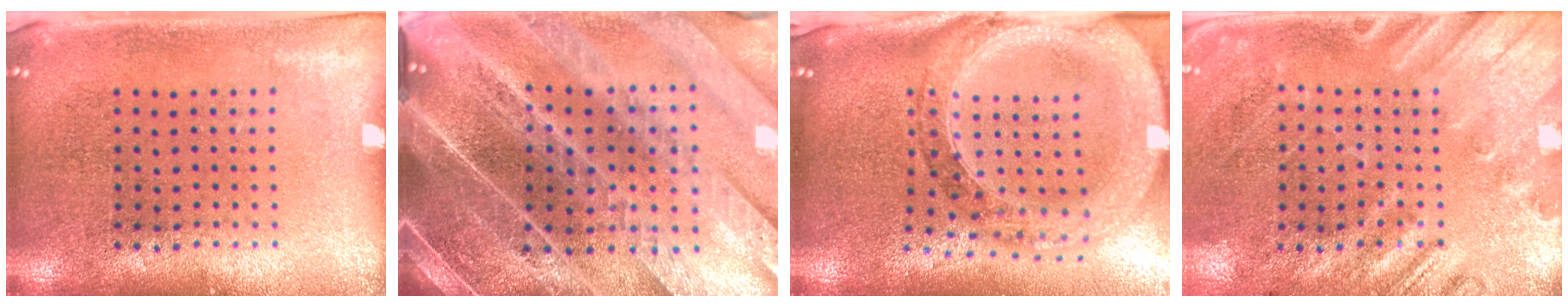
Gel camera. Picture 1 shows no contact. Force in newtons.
{"total": 5.3, "press": 4.5, "slide": 2.6}
{"total": 2.5, "press": 2.2, "slide": 1.2}
{"total": 2.5, "press": 1.8, "slide": 1.8}